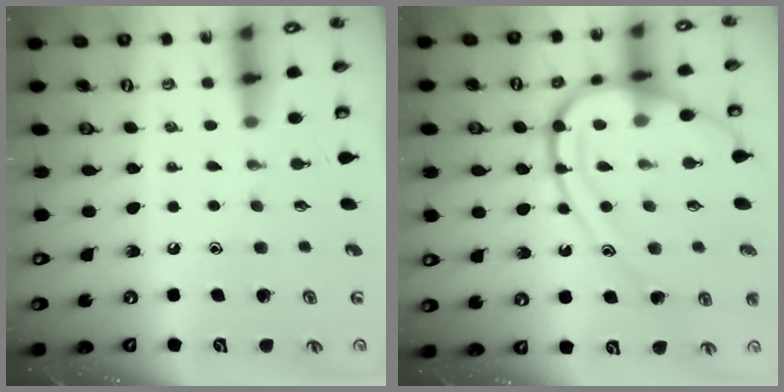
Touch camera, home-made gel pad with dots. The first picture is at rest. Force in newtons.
{"total": 17.6, "press": 17.5, "slide": 1.7}